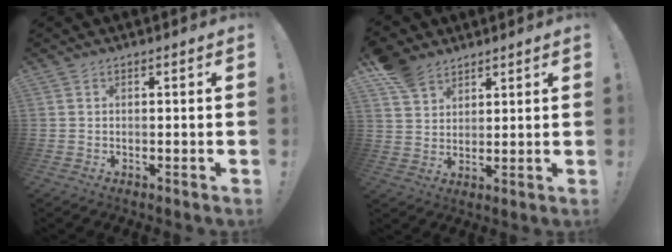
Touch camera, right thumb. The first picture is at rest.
{"total": 8.3, "force": [6.0, 5.3, 2.0], "torque": [-0.031, -0.031, 0.120]}